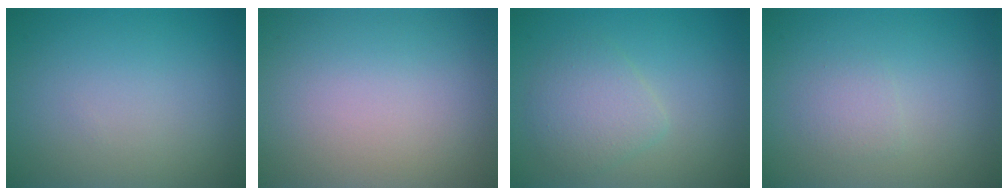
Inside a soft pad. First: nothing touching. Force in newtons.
{"total": 0.5, "press": 0.5, "slide": 0.0}
{"total": 2.9, "press": 2.9, "slide": 0.0}
{"total": 1.2, "press": 1.2, "slide": 0.0}